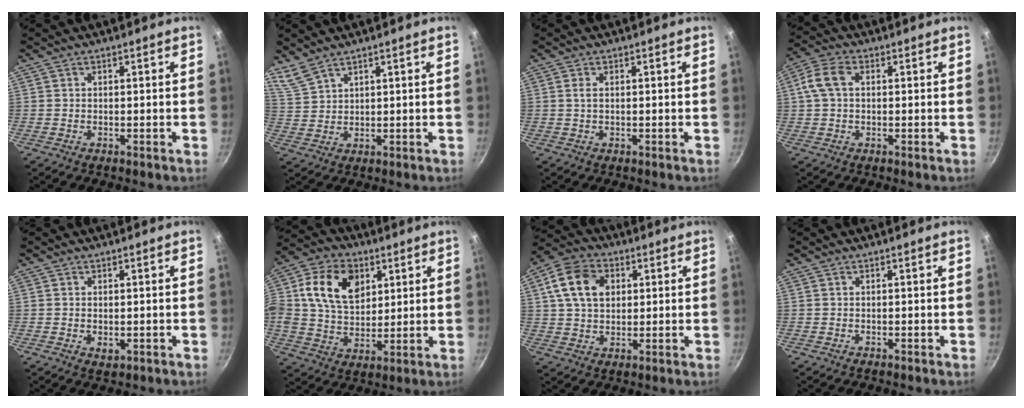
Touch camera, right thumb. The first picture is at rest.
{"total": 4.2, "force": [3.8, 1.2, 1.5], "torque": [-0.030, -0.016, 0.087]}
{"total": 1.3, "force": [0.3, 0.6, 1.1], "torque": [-0.021, 0.000, 0.004]}
{"total": 6.0, "force": [1.0, 3.9, 4.4], "torque": [-0.095, 0.018, 0.010]}
{"total": 1.8, "force": [0.0, 1.1, 1.4], "torque": [-0.022, -0.004, 0.001]}
{"total": 15.6, "force": [4.8, 11.0, 10.0], "torque": [-0.158, -0.005, 0.077]}
{"total": 11.6, "force": [3.2, 8.4, 7.4], "torque": [-0.122, 0.007, 0.045]}
{"total": 0.0}